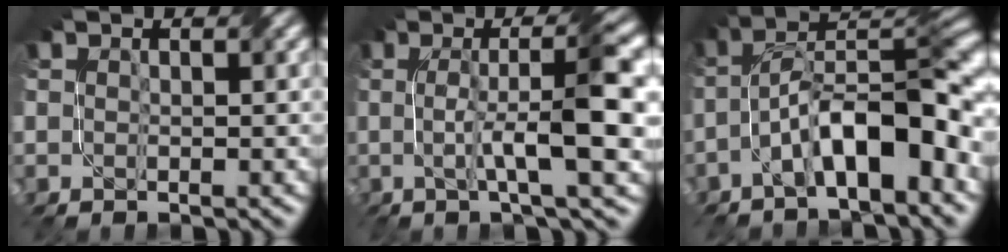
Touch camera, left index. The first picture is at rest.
{"total": 8.1, "force": [0.0, 1.3, 8.0], "torque": [-0.120, 0.010, 0.000]}
{"total": 9.8, "force": [-3.8, 2.8, 8.5], "torque": [-0.140, 0.024, -0.071]}